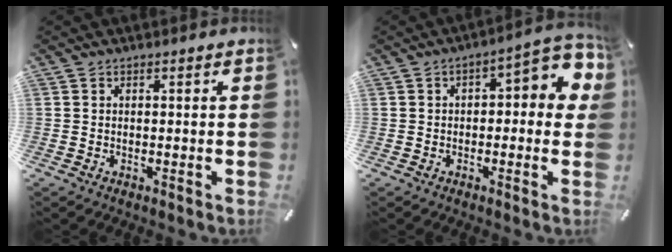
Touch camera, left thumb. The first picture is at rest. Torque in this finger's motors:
{"motor_torque": [0.27, 0.17, 0.48, 0.40, 0.07]}